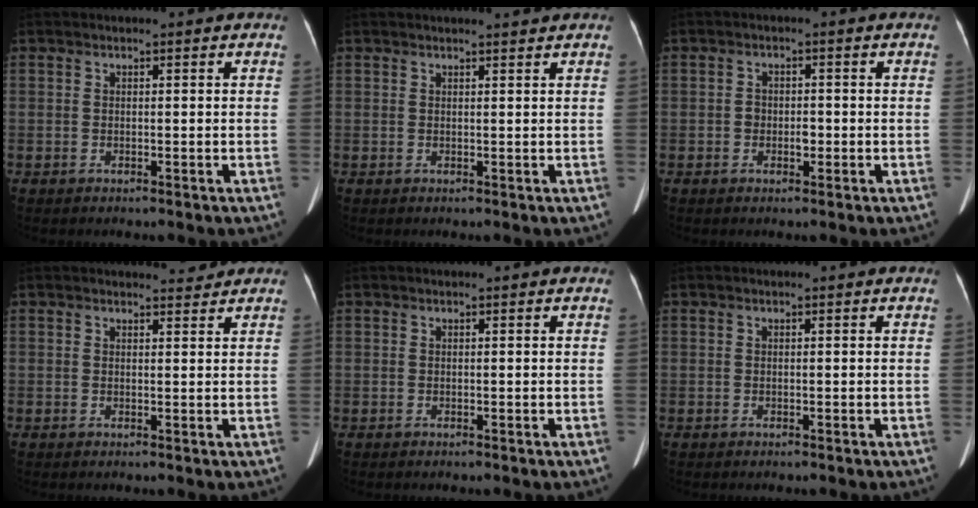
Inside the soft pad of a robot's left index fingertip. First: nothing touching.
{"total": 1.6, "force": [1.5, -0.5, 0.3], "torque": [-0.011, -0.003, 0.023]}
{"total": 2.1, "force": [-0.6, 1.5, 1.4], "torque": [-0.019, 0.006, -0.008]}
{"total": 1.6, "force": [1.6, 0.1, -0.3], "torque": [-0.004, -0.010, 0.022]}
{"total": 0.0}
{"total": 0.0}